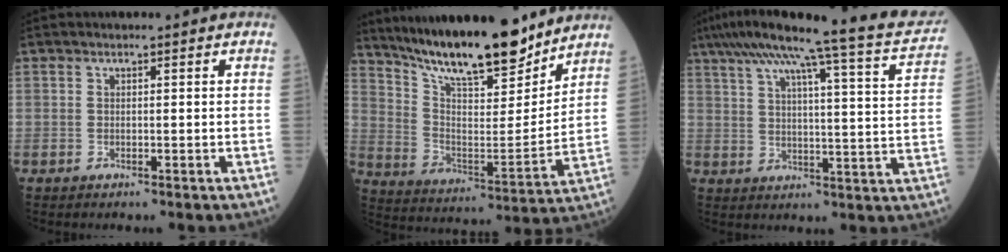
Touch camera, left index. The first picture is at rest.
{"total": 19.3, "force": [16.5, 3.3, 9.4], "torque": [-0.158, -0.014, 0.279]}
{"total": 22.4, "force": [18.8, -0.1, 12.2], "torque": [-0.194, -0.017, 0.238]}